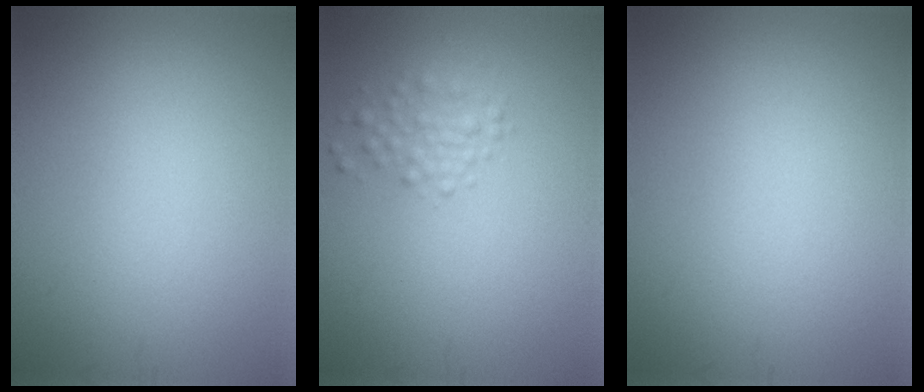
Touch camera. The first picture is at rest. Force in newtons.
{"total": 1.9, "press": 1.9, "slide": 0.1}
{"total": 0.0}